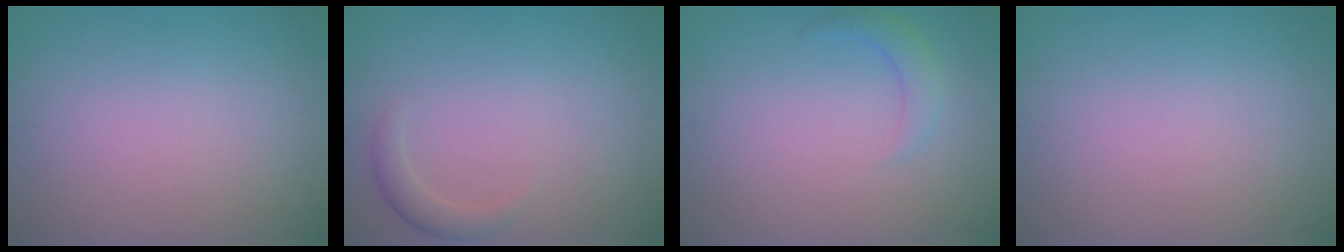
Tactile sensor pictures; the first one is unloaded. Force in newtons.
{"total": 1.6, "press": 1.6, "slide": 0.1}
{"total": 2.0, "press": 2.0, "slide": 0.2}
{"total": 0.0}